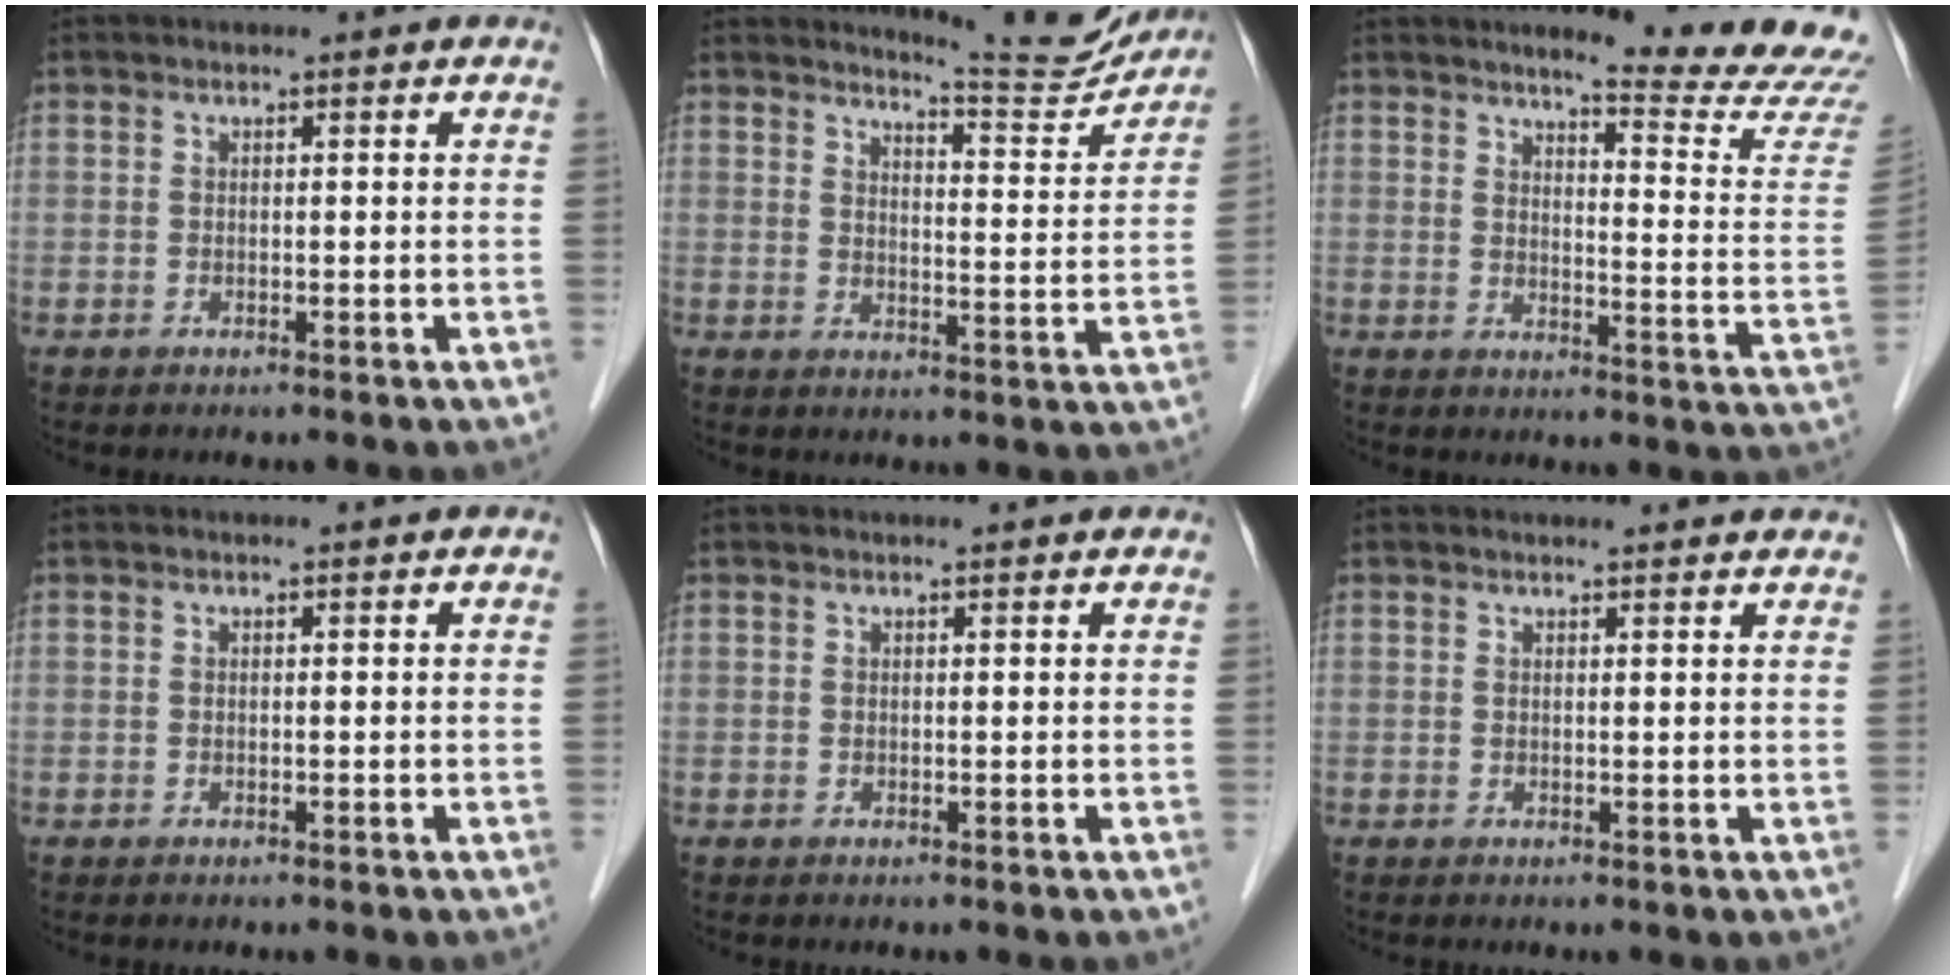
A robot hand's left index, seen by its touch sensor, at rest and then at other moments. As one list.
[{"total": 9.5, "force": [9.4, 0.0, 0.7], "torque": [-0.011, -0.037, 0.118]}, {"total": 14.5, "force": [14.0, -1.5, 3.7], "torque": [-0.048, -0.118, 0.152]}, {"total": 0.0}, {"total": 1.8, "force": [1.7, 0.1, 0.4], "torque": [-0.012, 0.010, 0.018]}, {"total": 6.5, "force": [6.3, 0.8, 1.6], "torque": [-0.016, 0.013, 0.057]}]